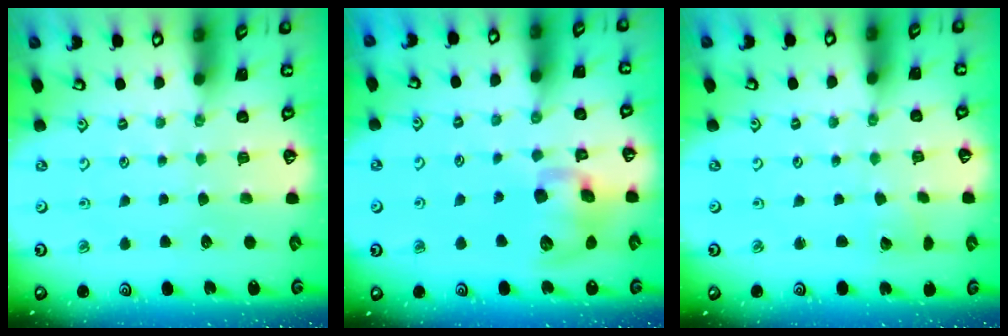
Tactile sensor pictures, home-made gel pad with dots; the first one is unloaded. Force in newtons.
{"total": 11.5, "press": 11.4, "slide": 2.1}
{"total": 2.6, "press": 2.6, "slide": 0.1}